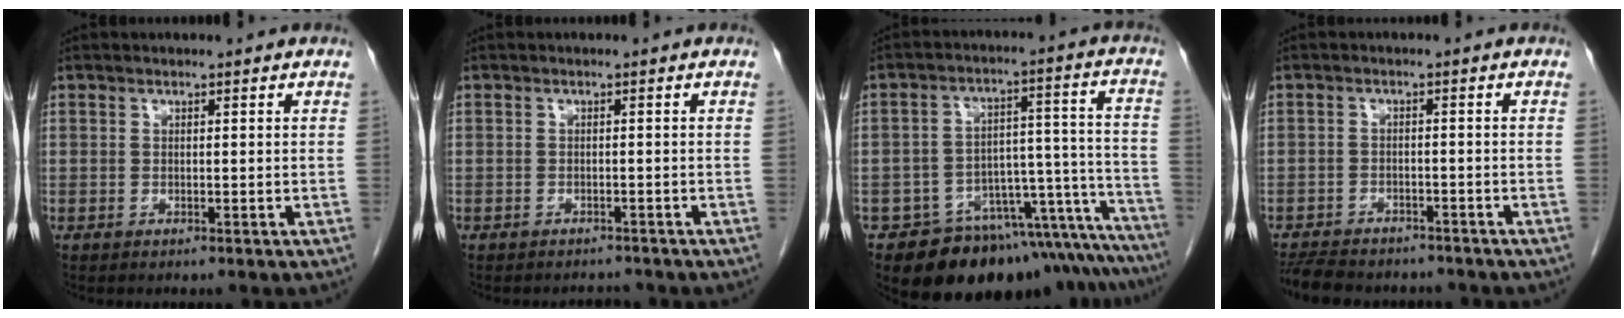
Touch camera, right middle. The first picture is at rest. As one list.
[{"total": 2.2, "force": [-2.0, 0.8, -0.2], "torque": [0.000, -0.003, -0.029]}, {"total": 22.0, "force": [-19.6, 5.5, 8.4], "torque": [-0.034, 0.047, -0.260]}, {"total": 10.9, "force": [-9.5, 3.6, 4.0], "torque": [-0.083, -0.007, -0.132]}]